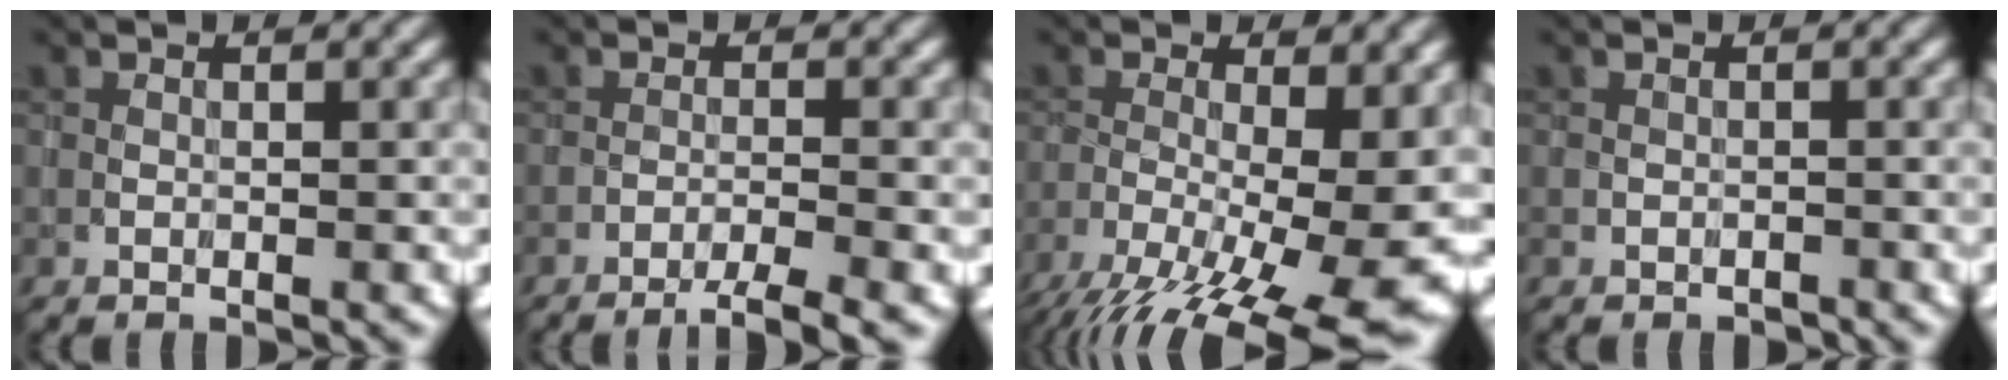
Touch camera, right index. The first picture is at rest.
{"total": 3.3, "force": [-2.5, 0.3, 2.1], "torque": [-0.028, 0.009, -0.048]}
{"total": 14.5, "force": [-5.7, 4.9, 12.4], "torque": [-0.199, -0.017, -0.075]}
{"total": 0.8, "force": [-0.7, 0.1, -0.3], "torque": [0.005, 0.003, -0.008]}